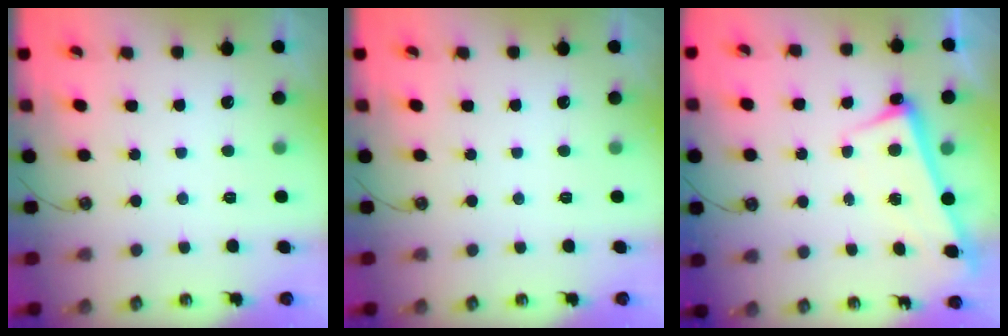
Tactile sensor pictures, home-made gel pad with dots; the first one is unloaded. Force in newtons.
{"total": 0.0}
{"total": 2.6, "press": 2.4, "slide": 0.9}